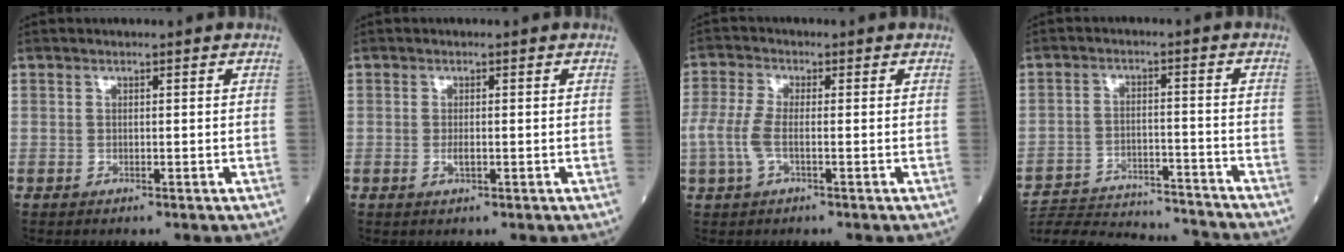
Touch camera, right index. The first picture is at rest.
{"total": 1.3, "force": [-0.3, 0.4, 1.2], "torque": [-0.021, 0.000, -0.006]}
{"total": 4.4, "force": [-1.1, 1.3, 4.0], "torque": [-0.112, 0.001, -0.027]}
{"total": 19.6, "force": [-19.0, 0.9, 5.0], "torque": [-0.111, -0.016, -0.277]}